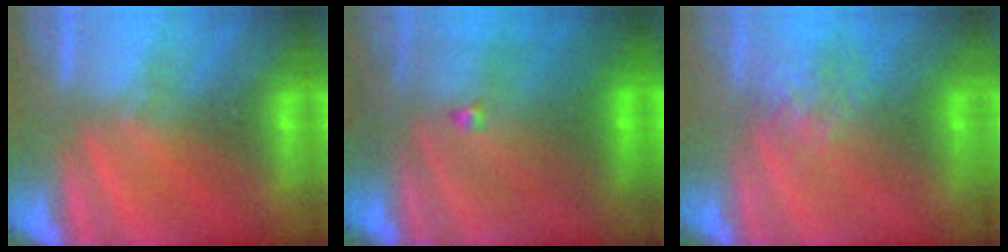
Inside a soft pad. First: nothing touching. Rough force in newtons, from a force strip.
{"total": 4.5}
{"total": 2.8}